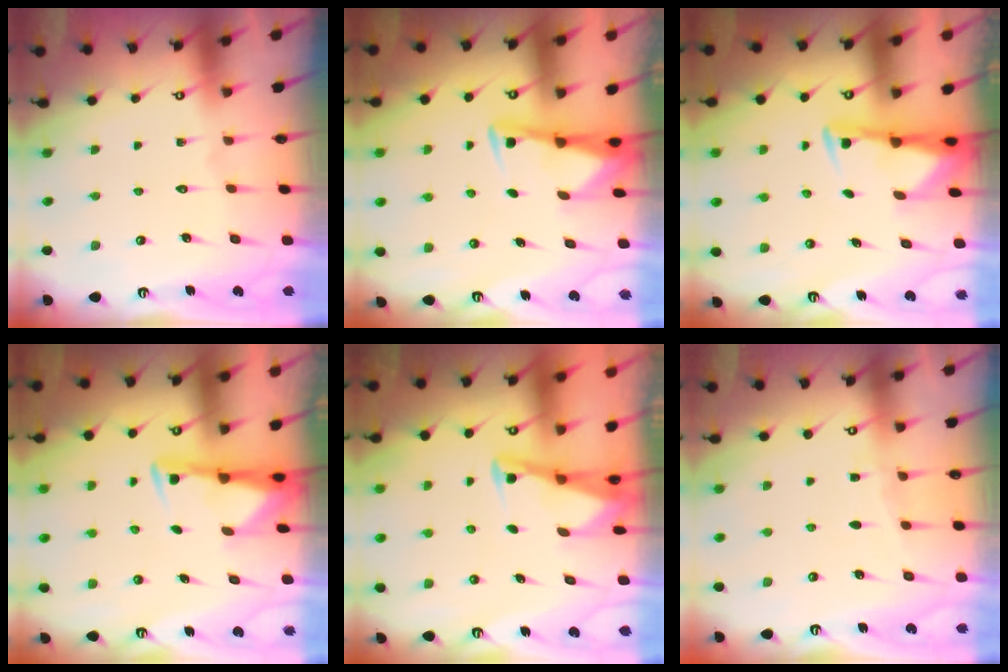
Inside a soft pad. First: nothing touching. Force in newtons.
{"total": 3.0, "press": 2.9, "slide": 0.4}
{"total": 2.8, "press": 2.7, "slide": 0.6}
{"total": 2.8, "press": 2.7, "slide": 0.5}
{"total": 2.9, "press": 2.8, "slide": 0.4}
{"total": 3.3, "press": 3.2, "slide": 0.4}